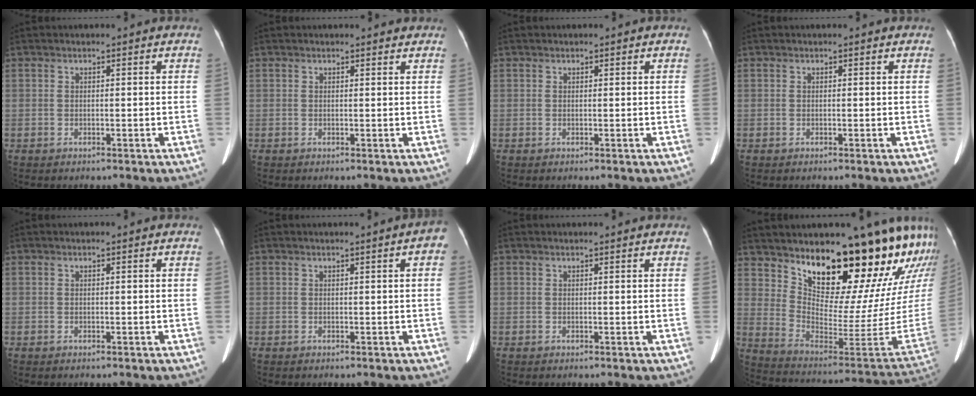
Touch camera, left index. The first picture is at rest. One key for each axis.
{"total": 3.9, "fx": 3.6, "fy": 0.9, "fz": 1.2, "tx": -0.010, "ty": 0.000, "tz": 0.033}
{"total": 0.5, "fx": 0.3, "fy": 0.3, "fz": 0.3, "tx": -0.003, "ty": -0.003, "tz": 0.001}
{"total": 1.2, "fx": 1.1, "fy": 0.2, "fz": 0.5, "tx": -0.003, "ty": 0.002, "tz": 0.008}
{"total": 0.0}
{"total": 2.9, "fx": 1.0, "fy": 0.4, "fz": 2.7, "tx": -0.027, "ty": -0.007, "tz": 0.007}
{"total": 3.8, "fx": 3.7, "fy": 0.2, "fz": 1.1, "tx": -0.012, "ty": 0.002, "tz": 0.036}
{"total": 24.2, "fx": 19.2, "fy": 3.9, "fz": 14.2, "tx": -0.218, "ty": -0.112, "tz": 0.269}